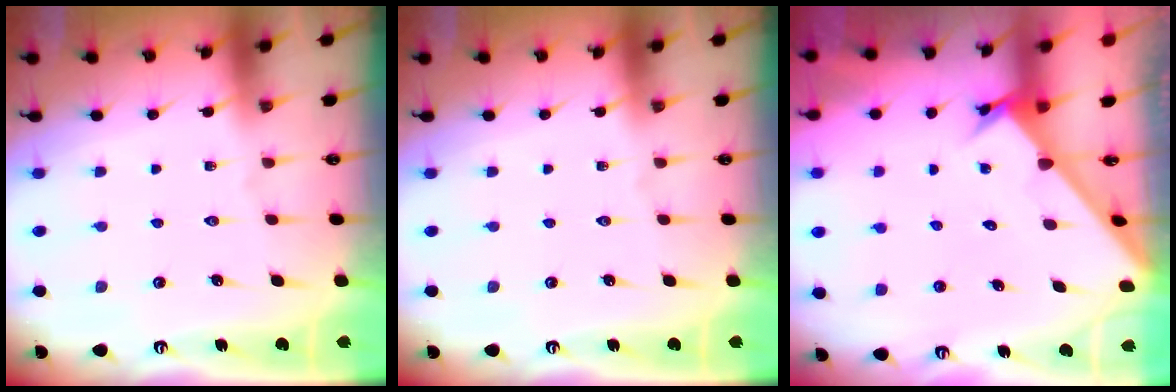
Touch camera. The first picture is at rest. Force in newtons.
{"total": 0.0}
{"total": 2.6, "press": 2.6, "slide": 0.3}